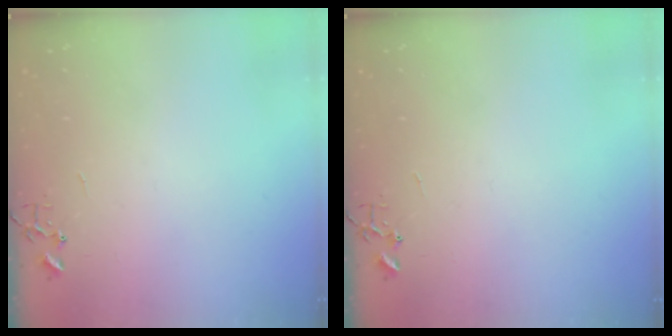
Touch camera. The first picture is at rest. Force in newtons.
{"total": 0.0}